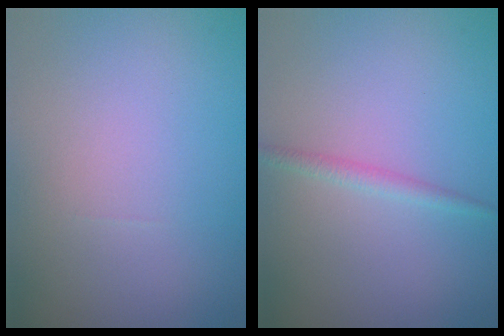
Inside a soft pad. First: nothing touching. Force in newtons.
{"total": 1.1, "press": 1.1, "slide": 0.0}